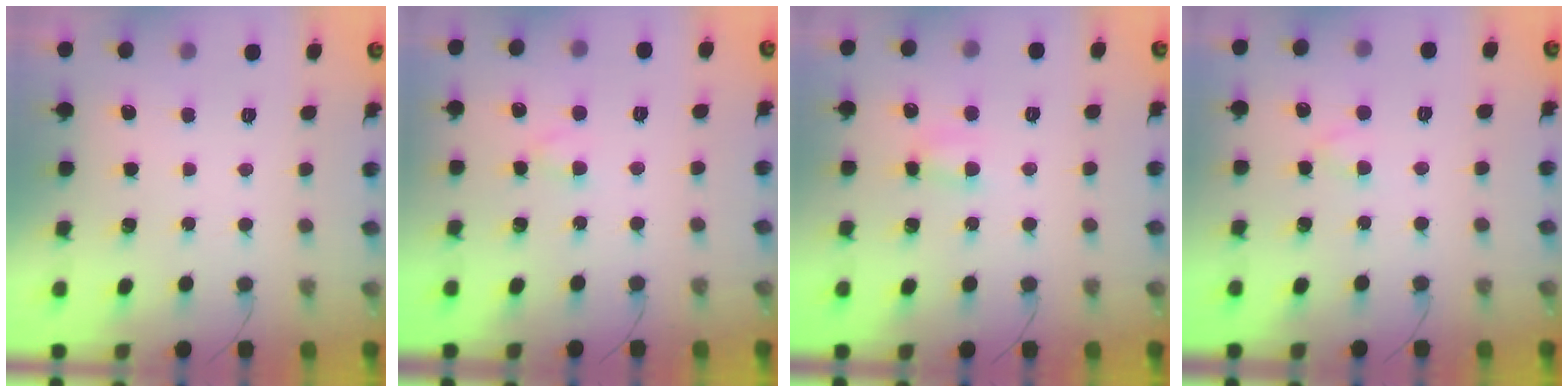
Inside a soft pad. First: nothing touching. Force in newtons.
{"total": 2.3, "press": 2.0, "slide": 1.0}
{"total": 4.3, "press": 4.2, "slide": 1.1}
{"total": 2.0, "press": 1.8, "slide": 0.9}